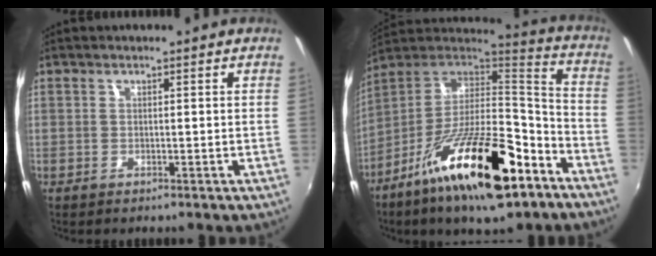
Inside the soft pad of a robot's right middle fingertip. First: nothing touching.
{"total": 24.7, "force": [-13.1, 8.5, 19.1], "torque": [-0.330, -0.013, -0.222]}